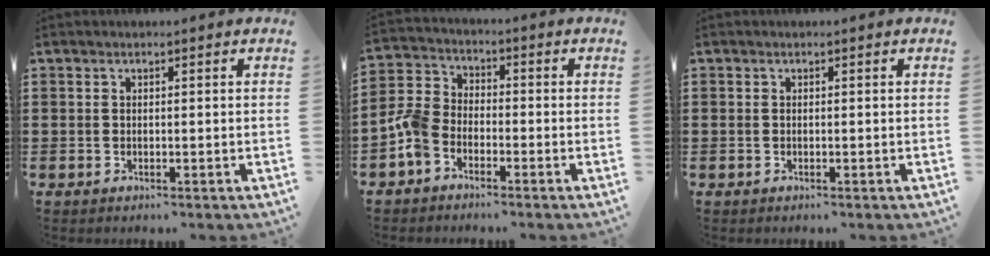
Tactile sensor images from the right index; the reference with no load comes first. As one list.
[{"total": 5.3, "force": [-3.3, 3.4, 2.5], "torque": [-0.082, 0.003, -0.075]}, {"total": 0.0}]